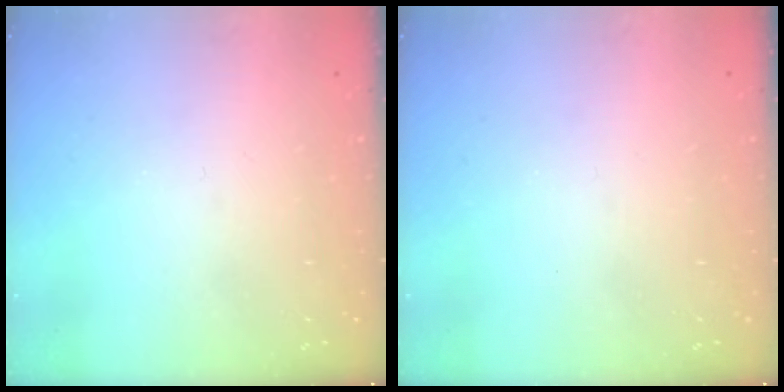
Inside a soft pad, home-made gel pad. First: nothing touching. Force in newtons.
{"total": 0.0}